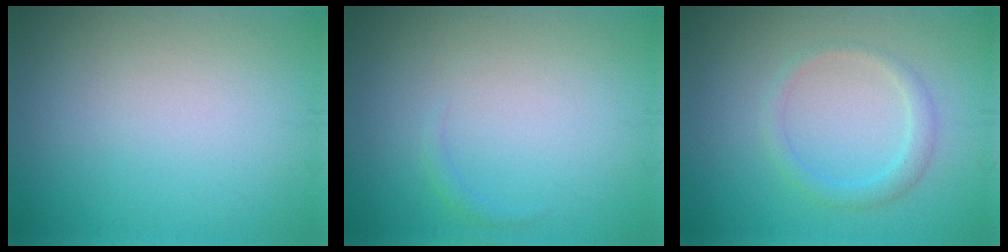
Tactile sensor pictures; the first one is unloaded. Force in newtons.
{"total": 0.6, "press": 0.6, "slide": 0.1}
{"total": 1.9, "press": 1.9, "slide": 0.1}